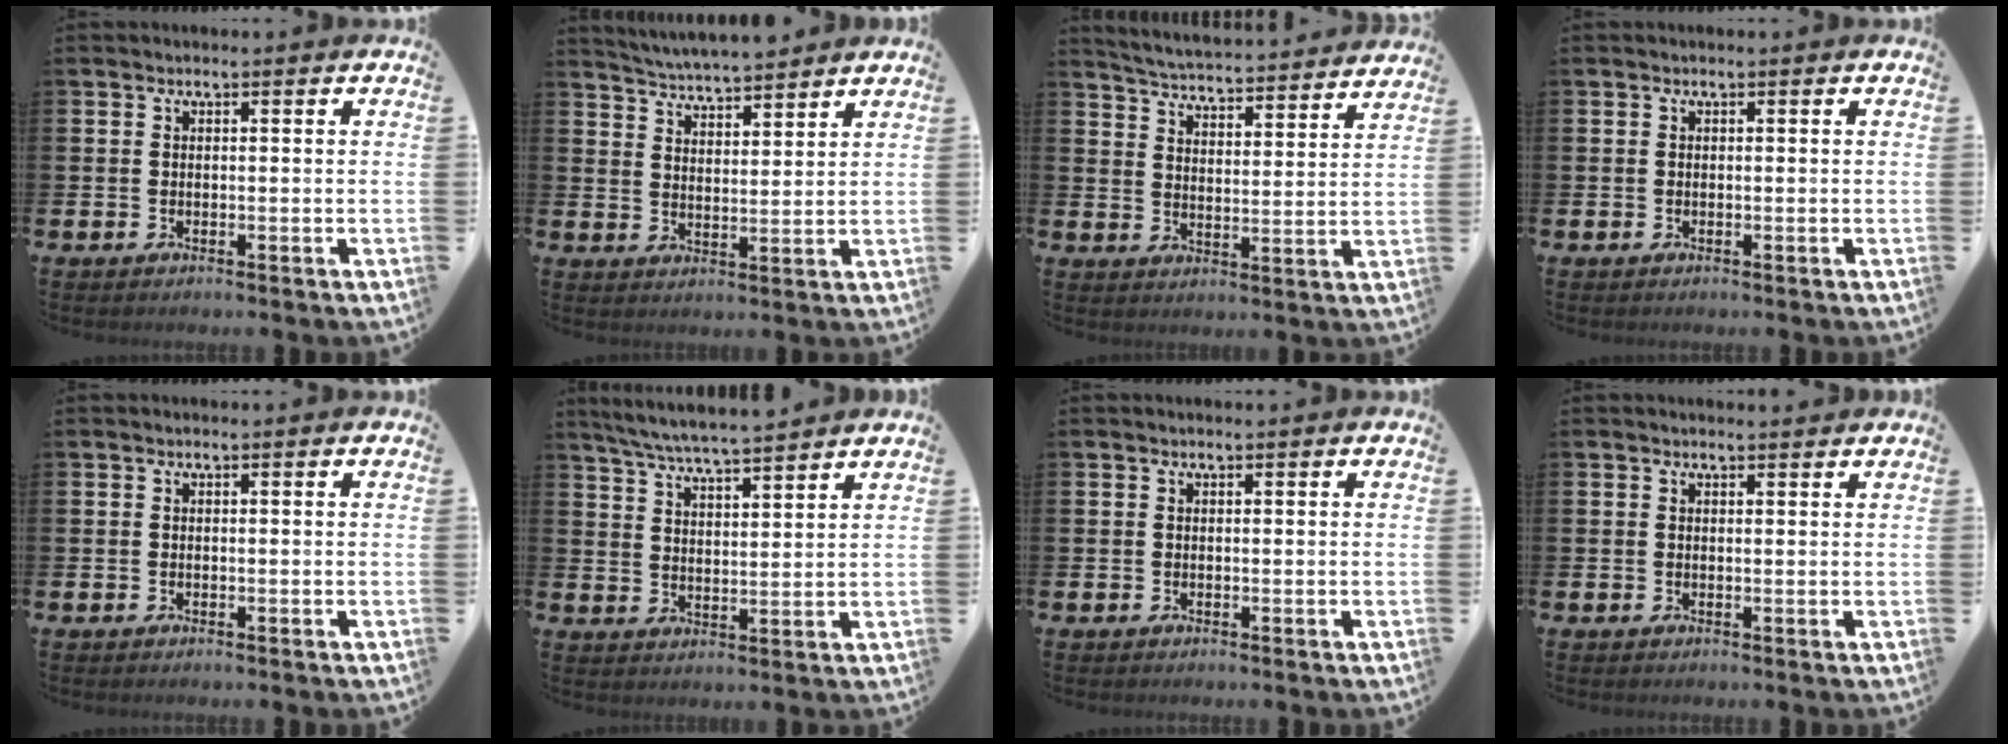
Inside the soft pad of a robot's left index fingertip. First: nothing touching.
{"total": 5.0, "force": [5.0, 0.2, 0.3], "torque": [-0.027, -0.027, 0.090]}
{"total": 5.1, "force": [5.1, 0.1, 0.4], "torque": [-0.036, -0.043, 0.088]}
{"total": 0.0}
{"total": 0.0}
{"total": 6.2, "force": [6.0, 0.0, 1.6], "torque": [-0.054, -0.031, 0.107]}
{"total": 0.0}
{"total": 0.8, "force": [0.8, 0.1, 0.1], "torque": [0.005, -0.002, 0.014]}